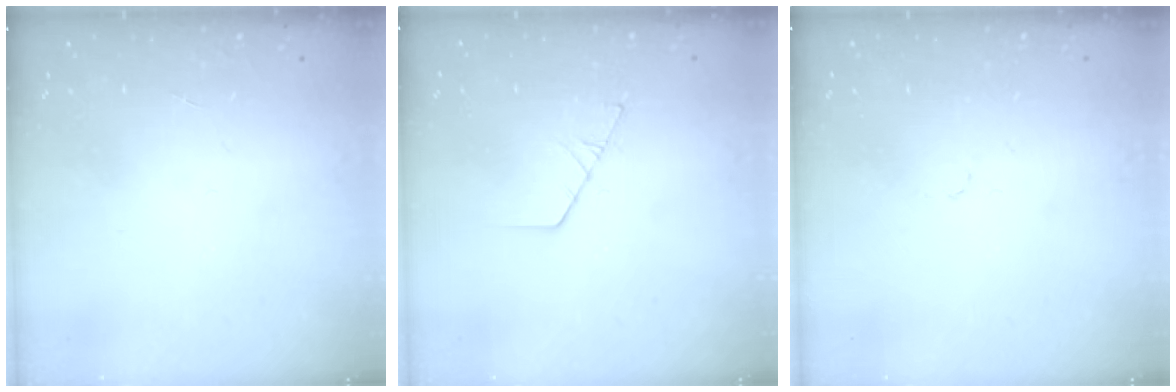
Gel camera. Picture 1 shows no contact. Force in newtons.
{"total": 2.1, "press": 2.1, "slide": 0.1}
{"total": 2.7, "press": 2.7, "slide": 0.3}